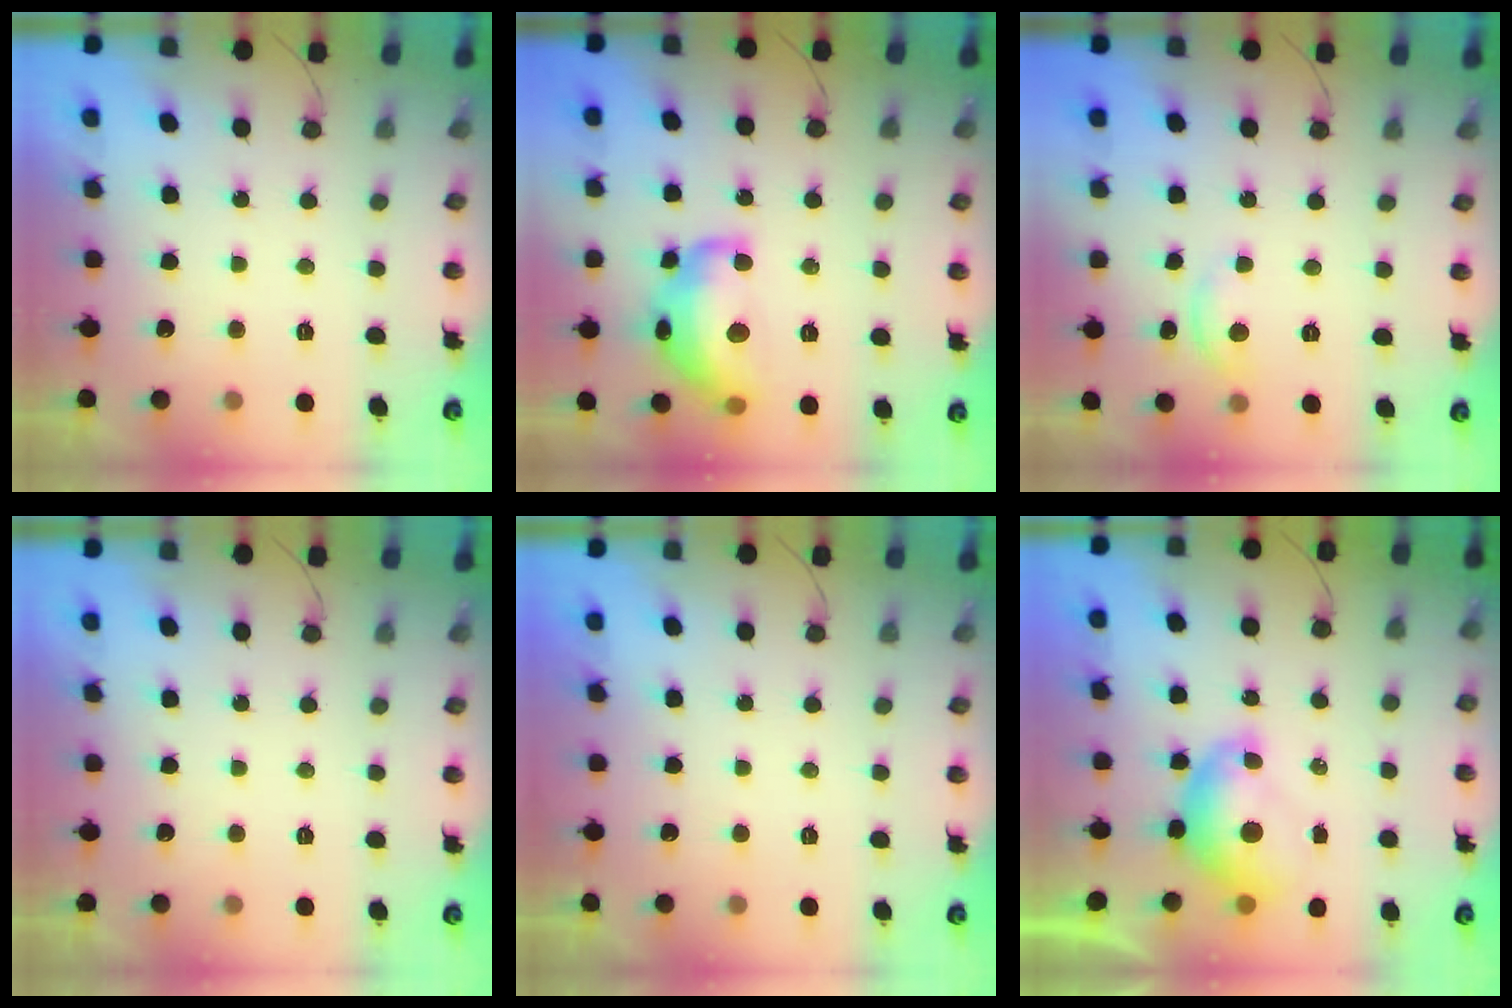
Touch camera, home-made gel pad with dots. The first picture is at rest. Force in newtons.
{"total": 16.1, "press": 16.1, "slide": 0.9}
{"total": 5.0, "press": 5.0, "slide": 0.2}
{"total": 0.0}
{"total": 0.0}
{"total": 8.0, "press": 7.9, "slide": 1.0}